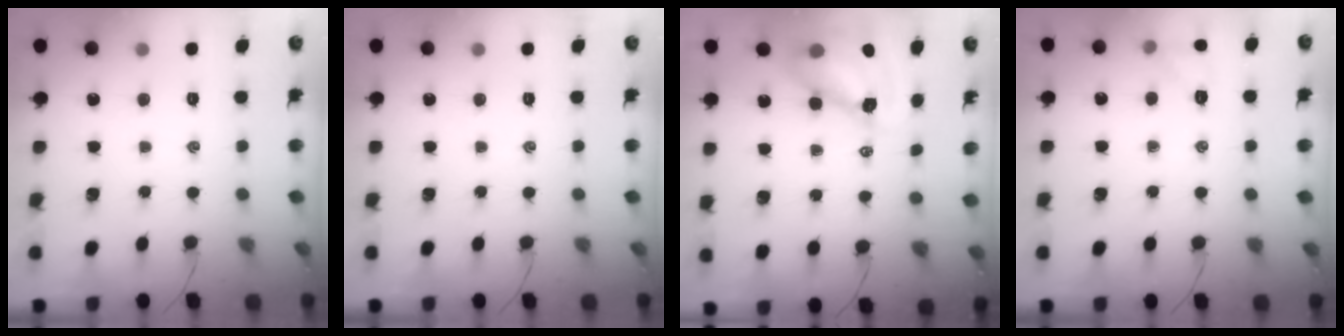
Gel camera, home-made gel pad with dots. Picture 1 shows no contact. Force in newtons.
{"total": 0.0}
{"total": 8.6, "press": 8.4, "slide": 1.9}
{"total": 6.6, "press": 6.4, "slide": 1.9}